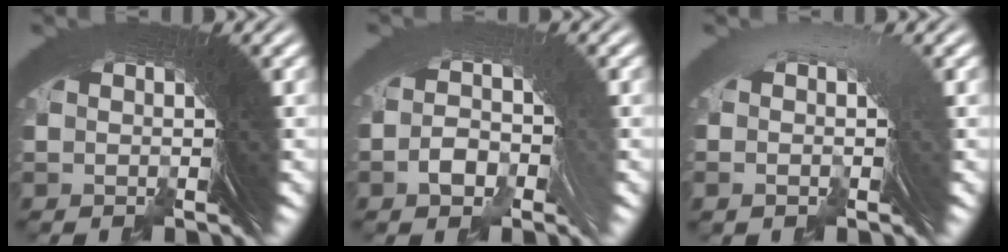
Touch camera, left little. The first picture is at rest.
{"total": 1.3, "force": [-0.5, 0.8, 0.9], "torque": [-0.014, 0.008, -0.011]}
{"total": 1.2, "force": [0.2, 0.6, 1.0], "torque": [0.016, 0.022, -0.007]}